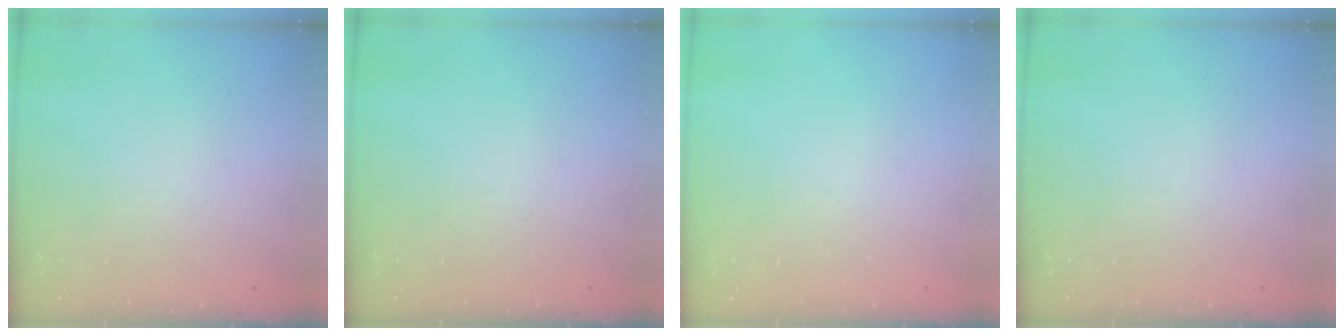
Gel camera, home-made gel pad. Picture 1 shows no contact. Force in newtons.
{"total": 0.0}
{"total": 0.0}
{"total": 0.0}